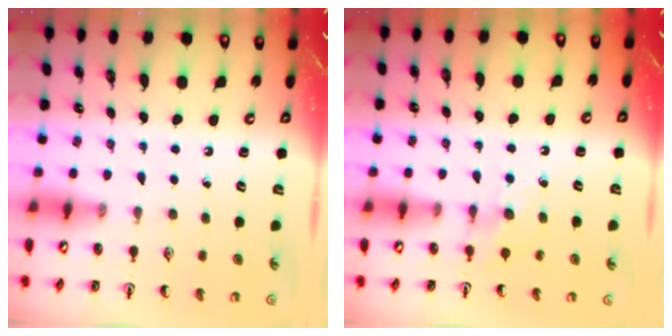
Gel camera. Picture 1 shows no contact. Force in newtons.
{"total": 5.1, "press": 5.1, "slide": 0.6}